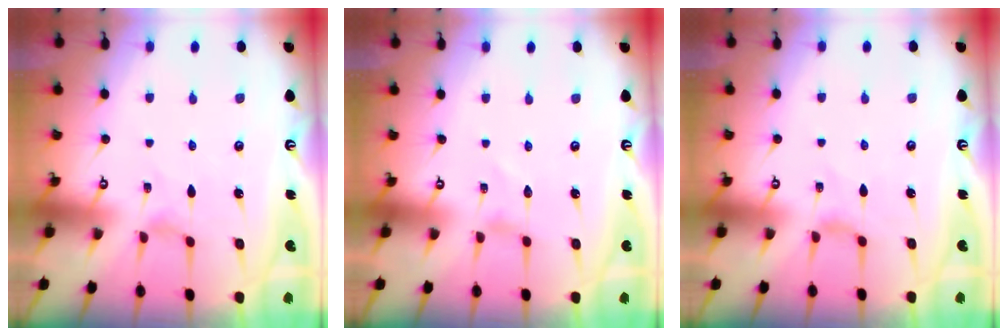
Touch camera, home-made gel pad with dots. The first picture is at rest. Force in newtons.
{"total": 0.0}
{"total": 0.8, "press": 0.7, "slide": 0.4}